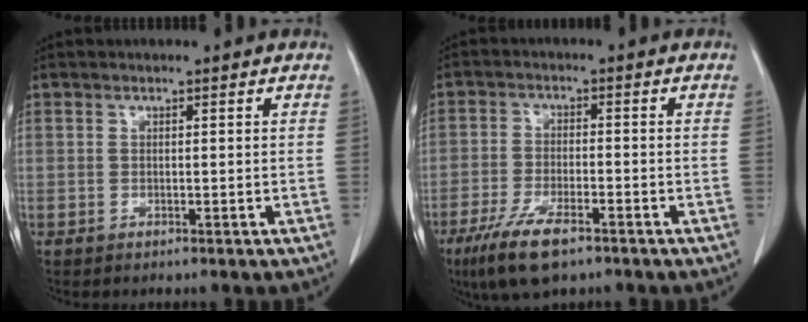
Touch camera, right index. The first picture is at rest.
{"total": 8.4, "force": [-5.4, 2.2, 6.0], "torque": [-0.118, -0.016, -0.094]}